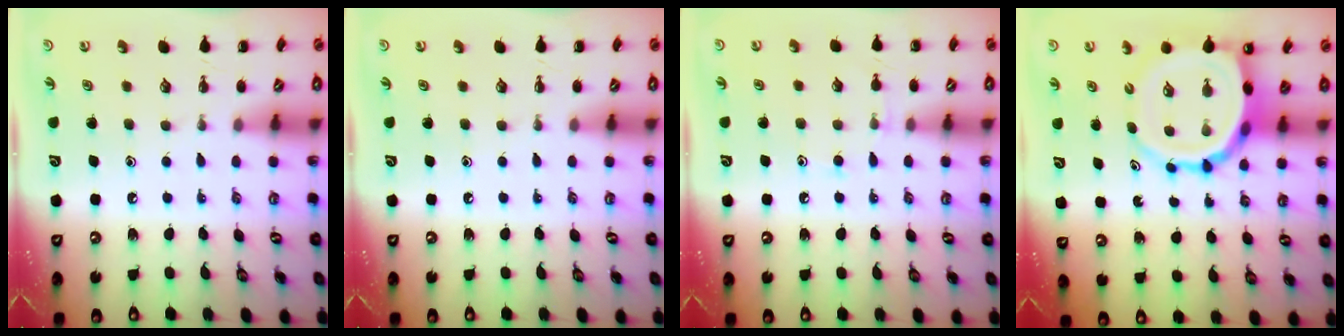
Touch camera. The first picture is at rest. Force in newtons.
{"total": 0.0}
{"total": 6.7, "press": 6.4, "slide": 1.9}
{"total": 11.5, "press": 10.9, "slide": 3.6}